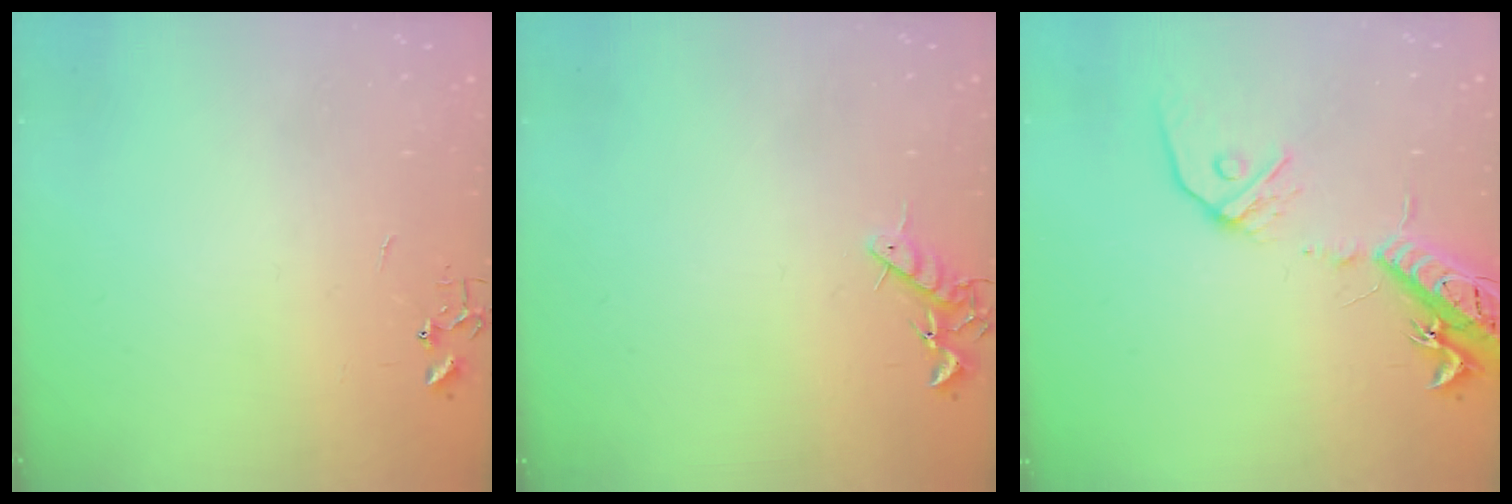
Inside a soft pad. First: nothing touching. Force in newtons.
{"total": 7.4, "press": 7.4, "slide": 0.9}
{"total": 16.6, "press": 16.3, "slide": 3.5}